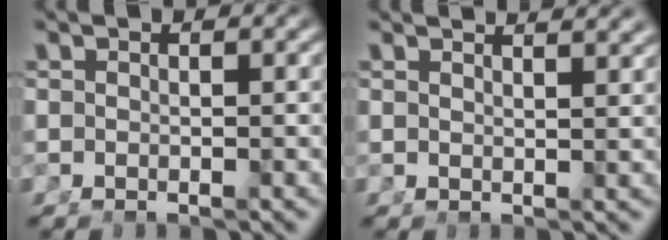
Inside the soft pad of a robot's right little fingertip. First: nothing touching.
{"total": 2.6, "force": [2.3, -0.5, 1.1], "torque": [0.001, 0.001, 0.038]}